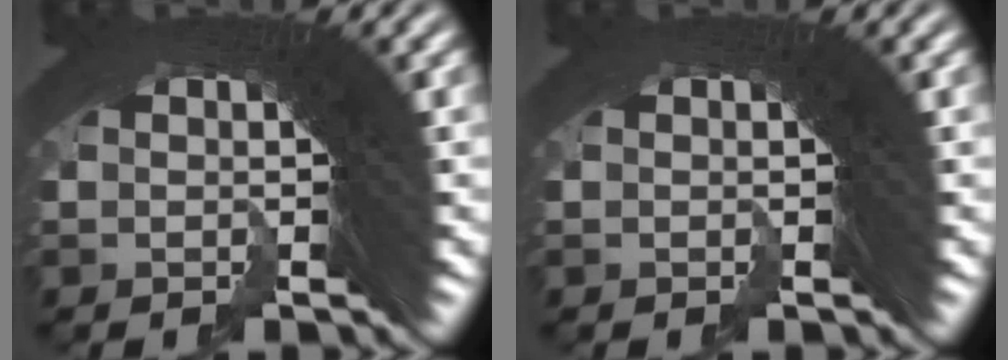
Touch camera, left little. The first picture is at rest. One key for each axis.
{"total": 0.0}